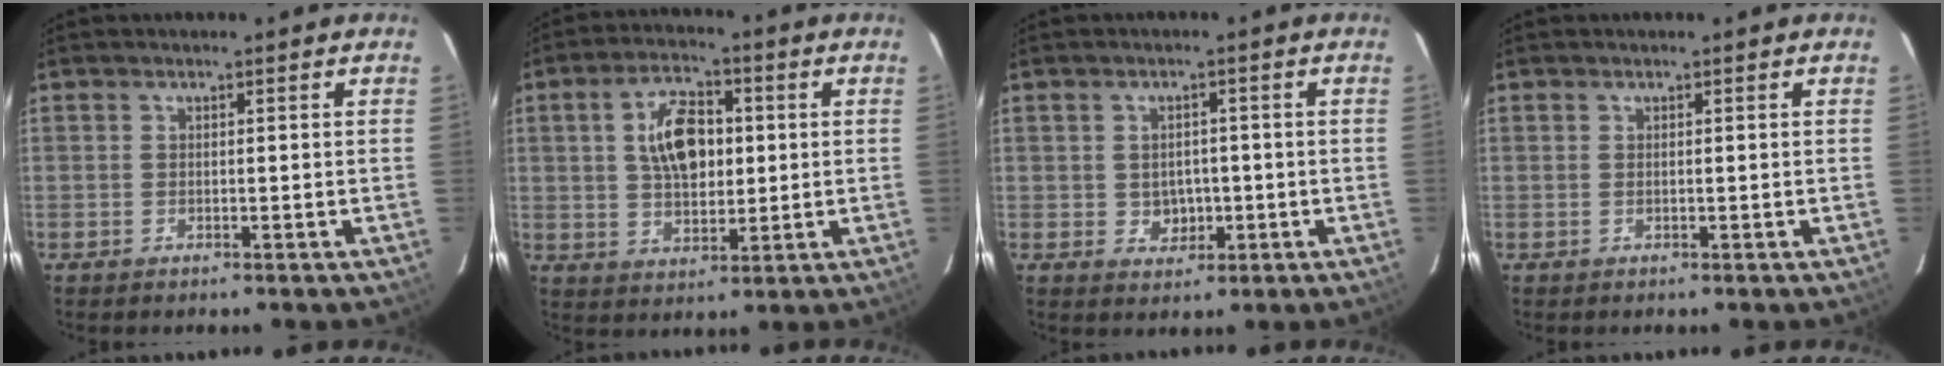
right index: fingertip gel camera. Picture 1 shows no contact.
{"total": 10.3, "force": [1.7, 6.0, 8.2], "torque": [-0.144, 0.018, 0.035]}
{"total": 4.0, "force": [-0.6, 3.6, 1.7], "torque": [-0.033, 0.007, 0.002]}
{"total": 0.0}